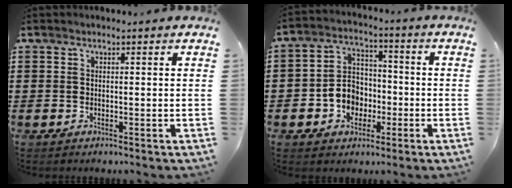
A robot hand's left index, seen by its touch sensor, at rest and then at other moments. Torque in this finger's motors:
{"motor_torque": [1.07, 0.59, 0.32, 0.09]}